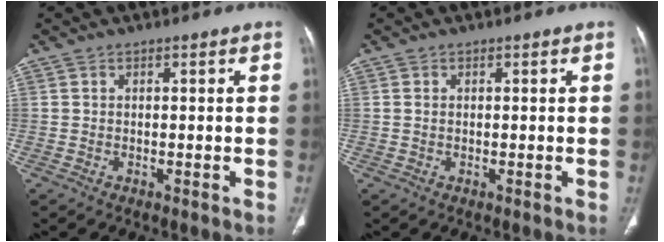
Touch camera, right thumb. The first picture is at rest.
{"total": 0.7, "force": [0.1, 0.5, 0.5], "torque": [-0.014, 0.002, 0.003]}